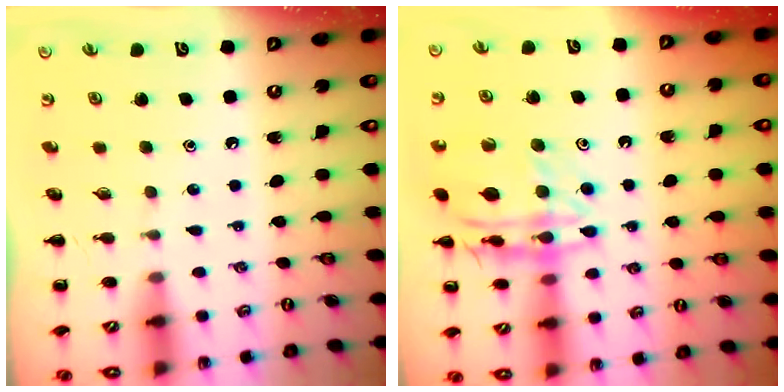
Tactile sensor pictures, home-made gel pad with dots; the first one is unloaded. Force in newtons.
{"total": 16.6, "press": 16.5, "slide": 1.9}